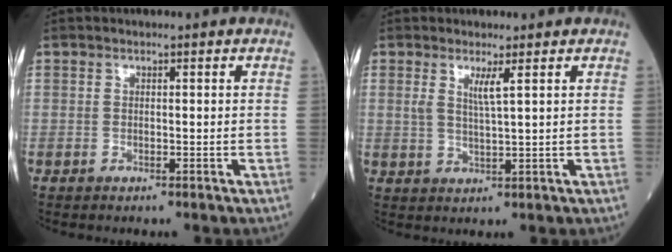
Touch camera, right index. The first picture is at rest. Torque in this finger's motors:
{"motor_torque": [-0.02, 0.16, 0.06, 0.04]}